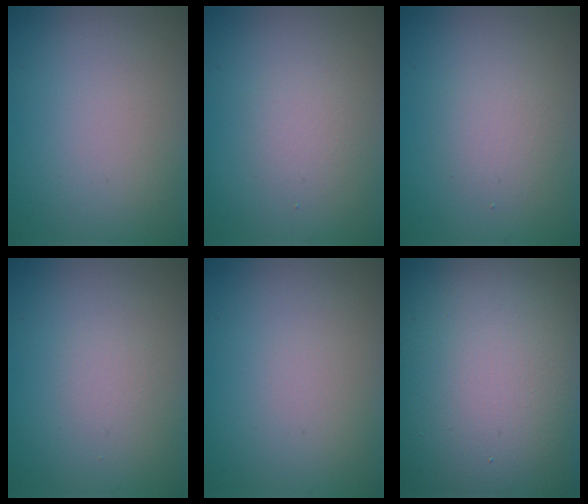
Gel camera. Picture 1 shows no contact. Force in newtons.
{"total": 1.4, "press": 1.4, "slide": 0.0}
{"total": 2.0, "press": 2.0, "slide": 0.1}
{"total": 0.7, "press": 0.7, "slide": 0.0}
{"total": 0.0}
{"total": 23.0, "press": 23.0, "slide": 1.7}